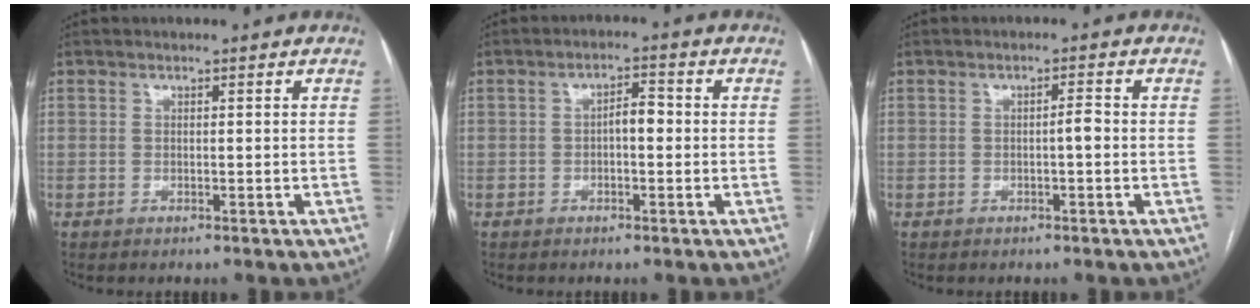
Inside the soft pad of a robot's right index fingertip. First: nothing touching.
{"total": 3.1, "force": [-0.3, 1.2, 2.8], "torque": [-0.041, 0.013, -0.006]}
{"total": 1.5, "force": [-0.3, 0.2, 1.5], "torque": [-0.022, 0.003, -0.006]}